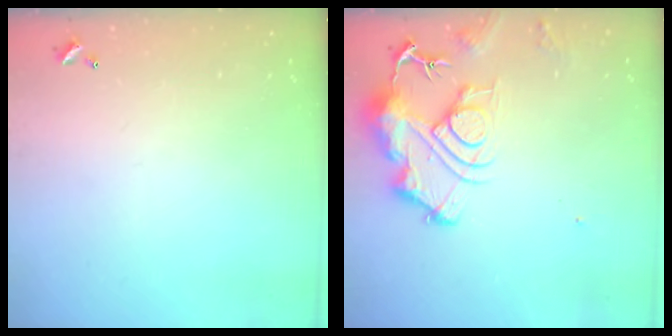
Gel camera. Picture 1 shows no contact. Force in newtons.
{"total": 12.2, "press": 12.1, "slide": 1.4}